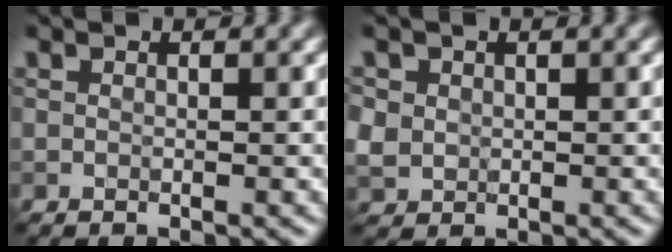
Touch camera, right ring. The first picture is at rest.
{"total": 2.5, "force": [0.7, 2.2, 0.8], "torque": [-0.025, 0.004, 0.025]}